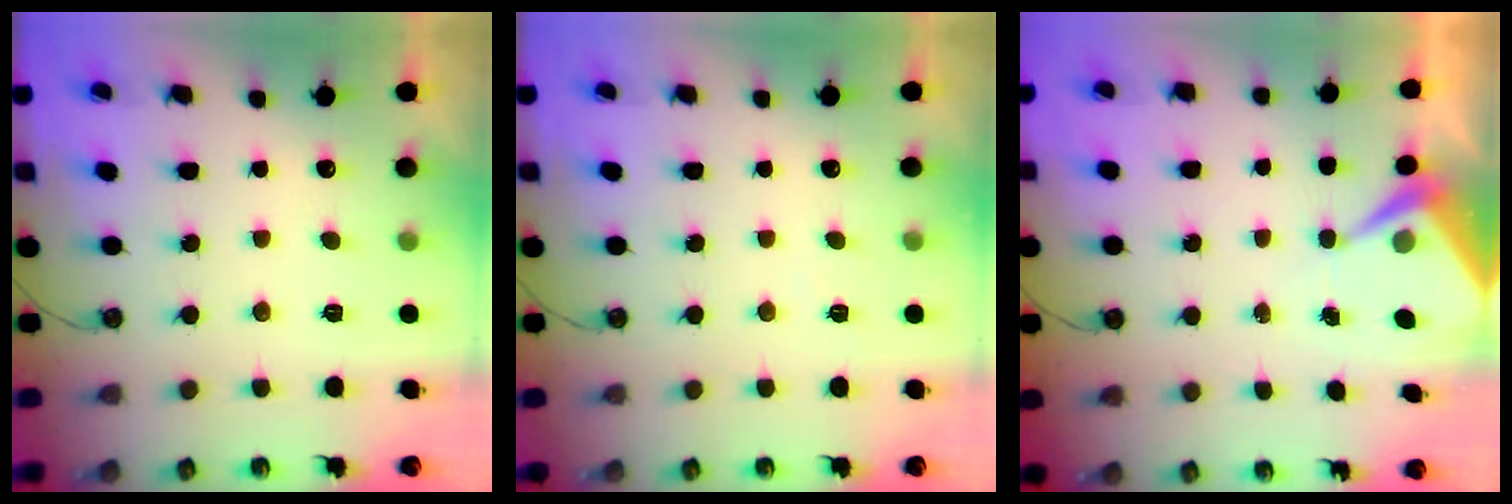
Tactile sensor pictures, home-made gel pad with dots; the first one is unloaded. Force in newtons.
{"total": 2.7, "press": 2.7, "slide": 0.5}
{"total": 5.3, "press": 5.3, "slide": 0.6}